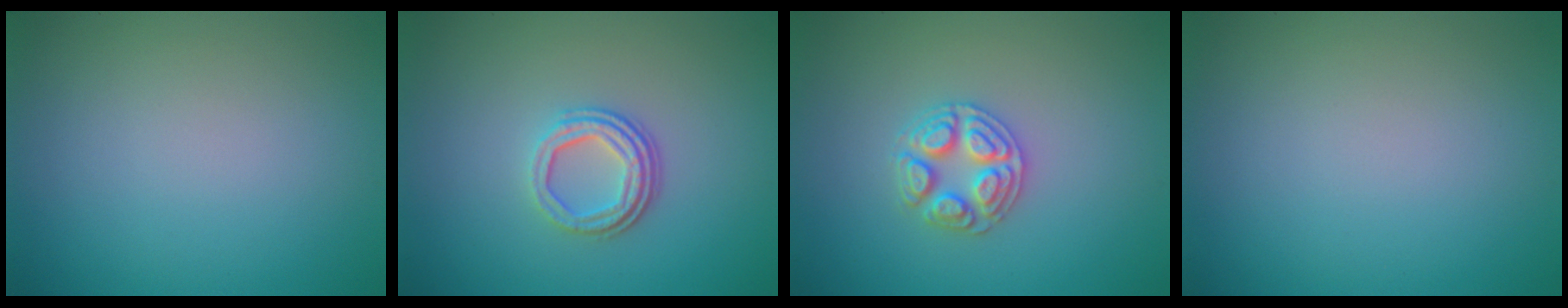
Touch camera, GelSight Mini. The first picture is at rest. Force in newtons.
{"total": 3.2, "press": 2.3, "slide": 2.1}
{"total": 3.0, "press": 2.9, "slide": 0.4}
{"total": 0.0}